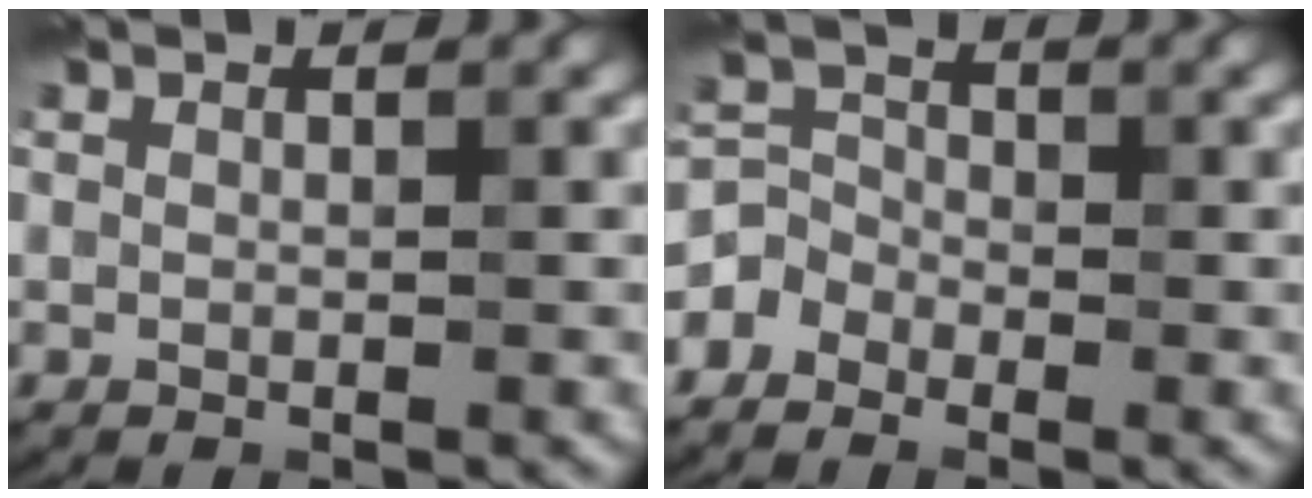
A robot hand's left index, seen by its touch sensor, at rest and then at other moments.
{"total": 4.0, "force": [-2.9, 2.7, 0.6], "torque": [0.007, 0.012, -0.069]}